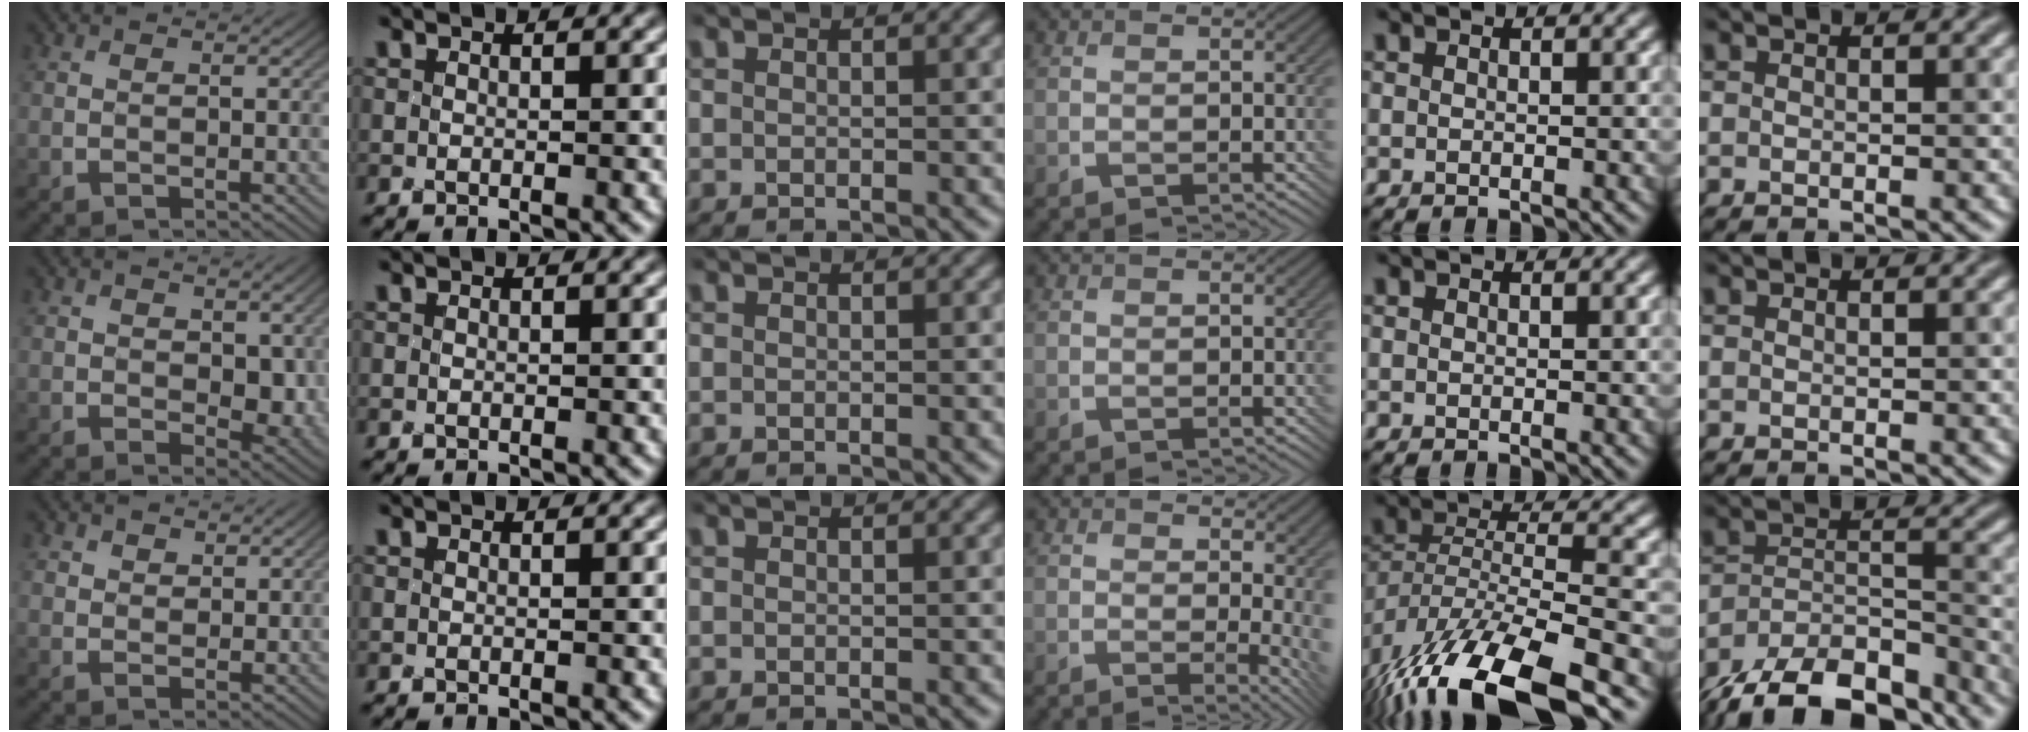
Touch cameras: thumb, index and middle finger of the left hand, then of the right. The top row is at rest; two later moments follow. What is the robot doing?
{"motion": "screw", "object": "bottle cap"}